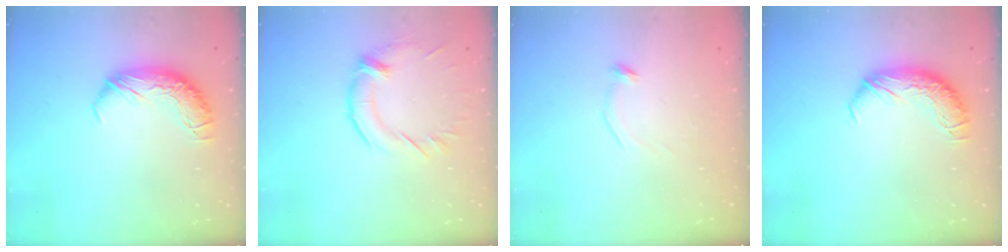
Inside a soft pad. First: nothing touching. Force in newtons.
{"total": 1.5, "press": 0.4, "slide": 1.4}
{"total": 9.1, "press": 9.1, "slide": 0.6}
{"total": 0.0}